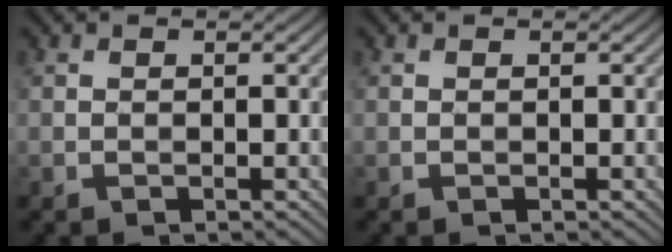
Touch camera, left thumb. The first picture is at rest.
{"total": 0.0}